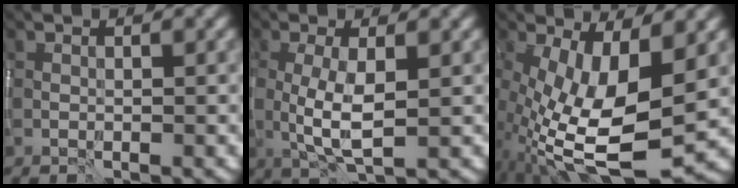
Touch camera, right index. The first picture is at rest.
{"total": 4.1, "force": [-0.2, 1.1, 3.9], "torque": [-0.083, -0.004, -0.001]}
{"total": 12.0, "force": [-1.9, 4.3, 11.1], "torque": [-0.211, -0.016, -0.028]}